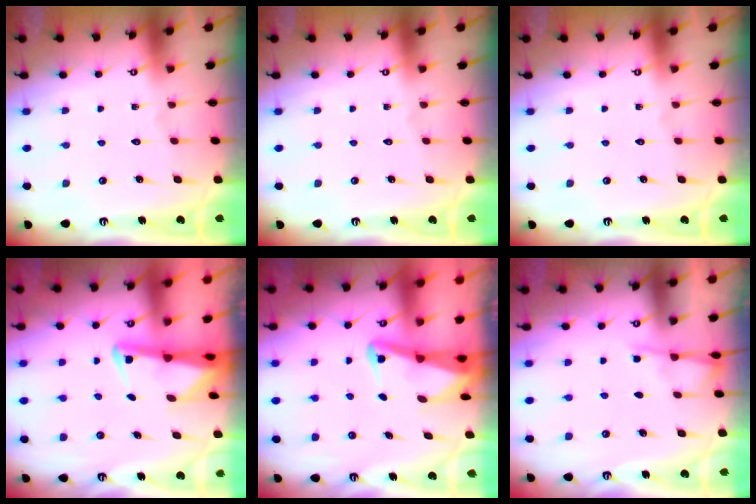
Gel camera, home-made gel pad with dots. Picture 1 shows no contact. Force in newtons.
{"total": 0.0}
{"total": 0.0}
{"total": 2.7, "press": 2.6, "slide": 0.6}
{"total": 3.4, "press": 3.3, "slide": 0.7}
{"total": 2.7, "press": 2.6, "slide": 0.4}